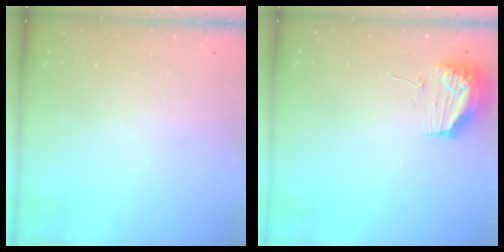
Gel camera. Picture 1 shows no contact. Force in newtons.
{"total": 13.8, "press": 11.9, "slide": 6.9}